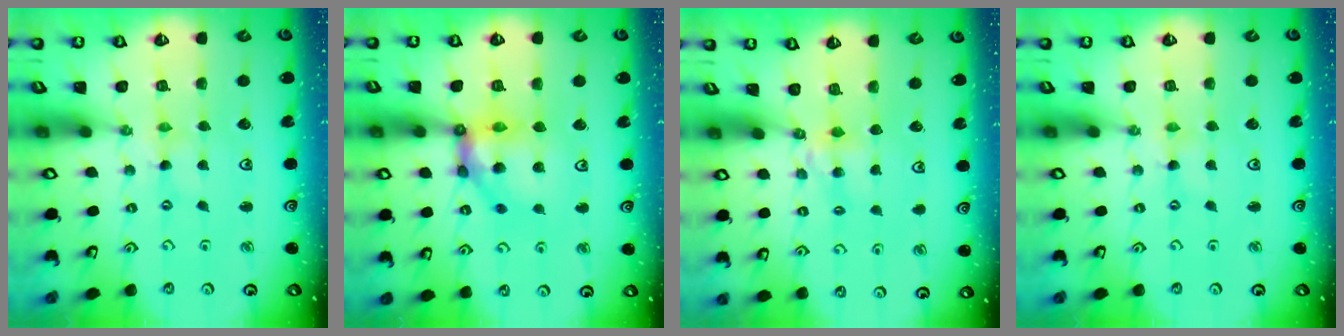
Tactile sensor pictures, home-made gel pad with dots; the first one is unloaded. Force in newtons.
{"total": 14.8, "press": 14.6, "slide": 2.0}
{"total": 4.3, "press": 4.3, "slide": 0.4}
{"total": 0.0}